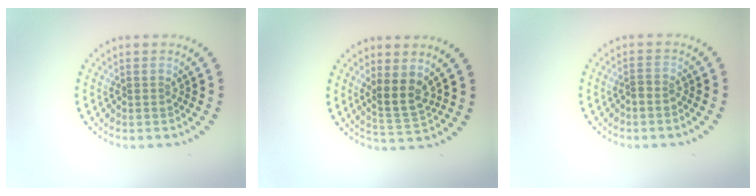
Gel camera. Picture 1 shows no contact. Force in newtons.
{"total": 2.9, "press": 2.5, "slide": 1.5}
{"total": 0.8, "press": 0.5, "slide": 0.6}